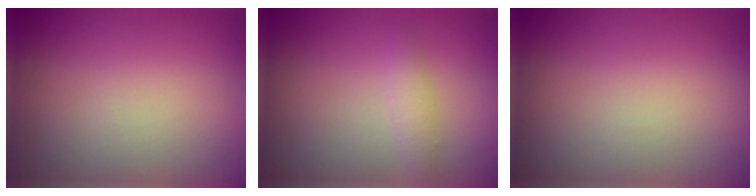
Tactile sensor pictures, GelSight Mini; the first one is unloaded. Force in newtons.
{"total": 1.4, "press": 1.4, "slide": 0.0}
{"total": 0.0}